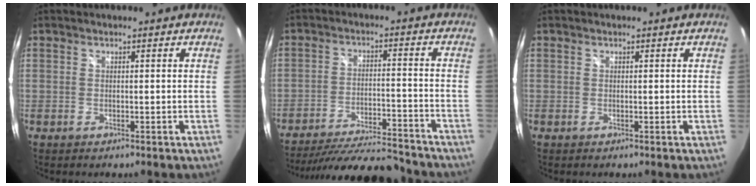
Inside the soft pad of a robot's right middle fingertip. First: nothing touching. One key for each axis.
{"total": 20.0, "fx": -18.2, "fy": 2.8, "fz": 7.6, "tx": -0.146, "ty": -0.019, "tz": -0.265}
{"total": 0.0}